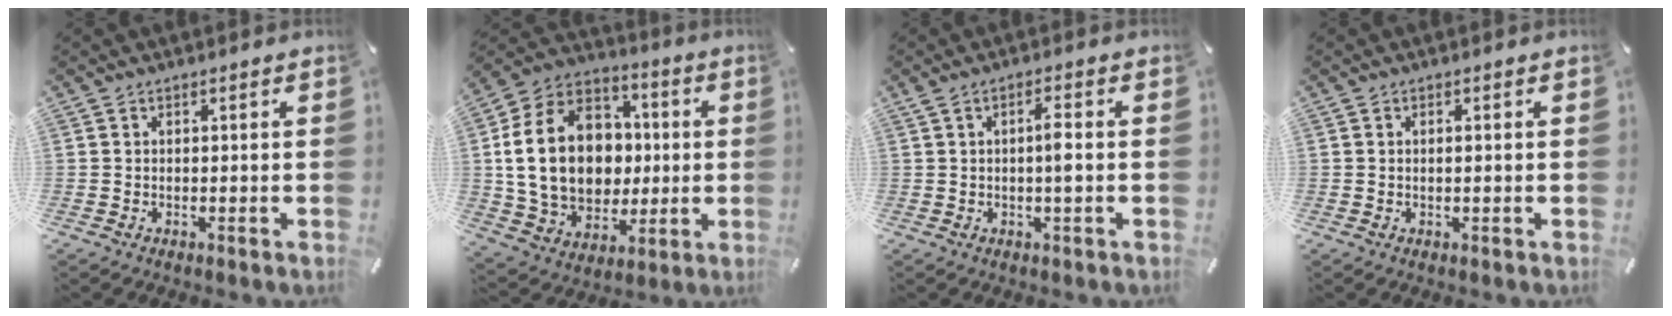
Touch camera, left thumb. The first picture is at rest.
{"total": 21.4, "force": [0.5, 16.9, 13.0], "torque": [-0.263, 0.011, 0.019]}
{"total": 4.4, "force": [-0.1, 0.5, 4.4], "torque": [-0.083, 0.000, -0.006]}
{"total": 1.1, "force": [0.0, 0.2, 1.1], "torque": [-0.020, -0.003, 0.000]}